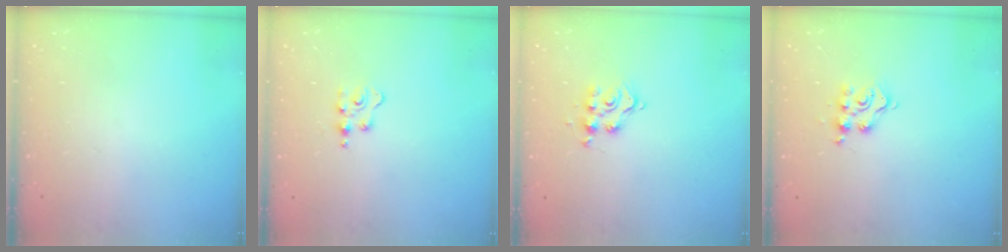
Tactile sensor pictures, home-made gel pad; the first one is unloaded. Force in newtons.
{"total": 2.5, "press": 2.4, "slide": 0.4}
{"total": 8.1, "press": 8.0, "slide": 0.6}
{"total": 7.5, "press": 7.5, "slide": 0.5}